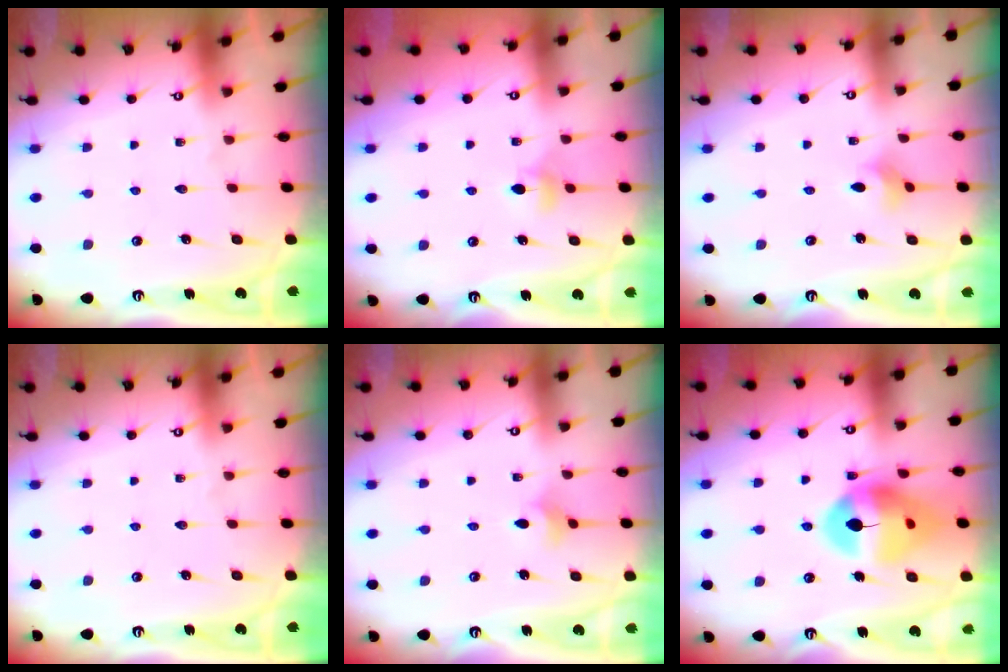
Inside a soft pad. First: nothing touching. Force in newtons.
{"total": 3.8, "press": 3.7, "slide": 0.7}
{"total": 2.3, "press": 2.3, "slide": 0.5}
{"total": 0.0}
{"total": 3.9, "press": 3.8, "slide": 0.9}
{"total": 15.3, "press": 15.2, "slide": 1.7}